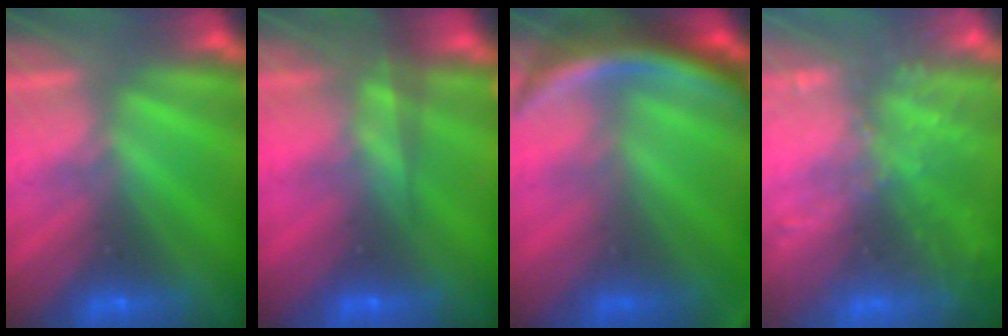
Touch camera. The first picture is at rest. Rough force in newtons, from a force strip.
{"total": 7.9}
{"total": 11.6}
{"total": 9.6}